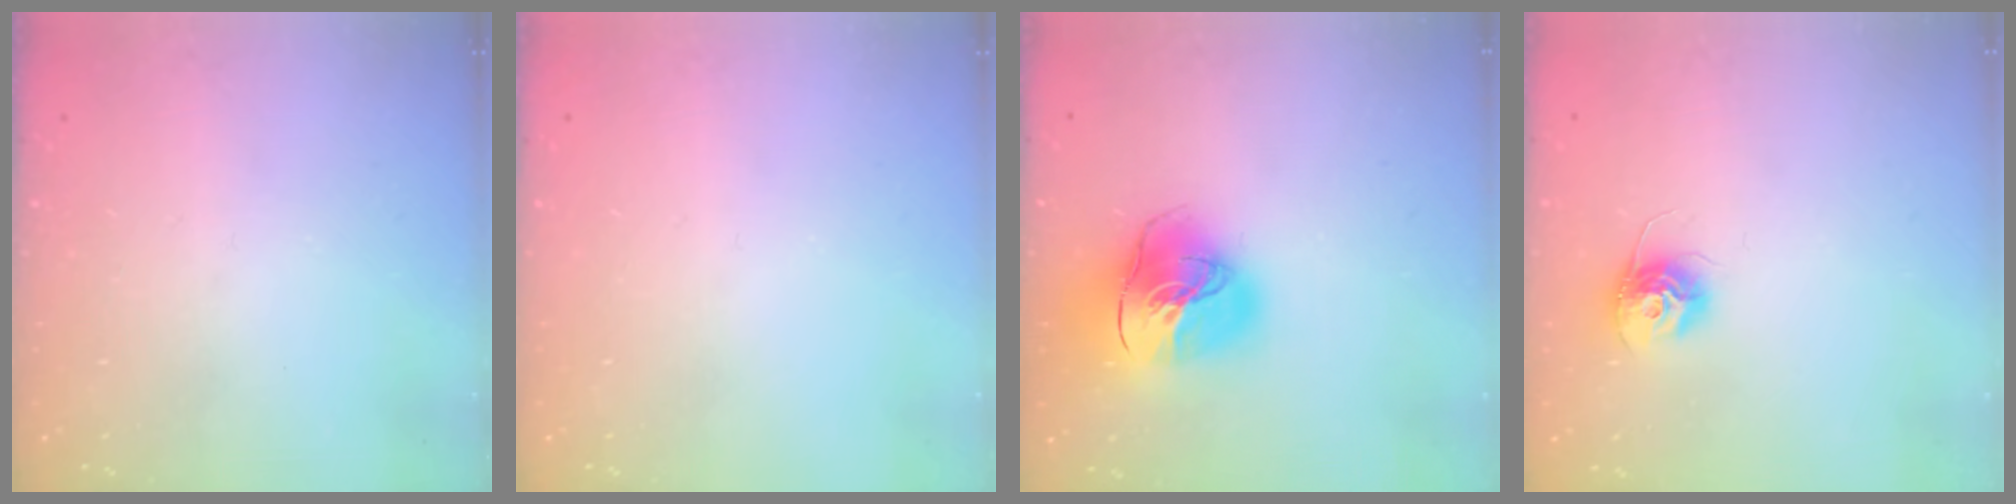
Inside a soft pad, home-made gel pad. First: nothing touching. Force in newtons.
{"total": 0.0}
{"total": 20.8, "press": 20.6, "slide": 2.7}
{"total": 10.8, "press": 10.7, "slide": 0.6}